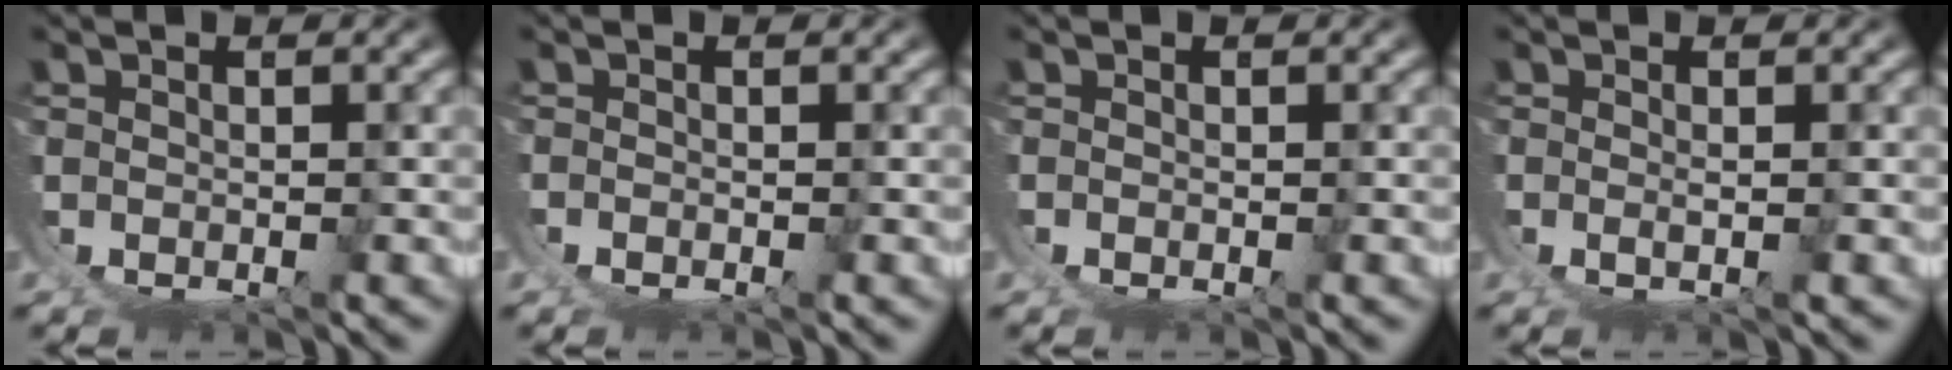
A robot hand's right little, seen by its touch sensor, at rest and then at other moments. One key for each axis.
{"total": 0.5, "fx": -0.1, "fy": 0.1, "fz": 0.5, "tx": -0.011, "ty": -0.002, "tz": -0.002}
{"total": 0.0}
{"total": 1.7, "fx": 0.8, "fy": -1.0, "fz": 1.2, "tx": -0.020, "ty": -0.002, "tz": 0.018}